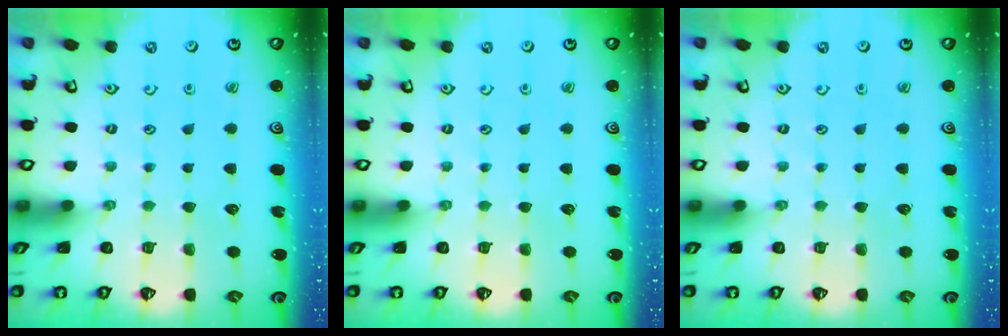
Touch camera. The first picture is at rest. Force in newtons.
{"total": 0.0}
{"total": 0.0}